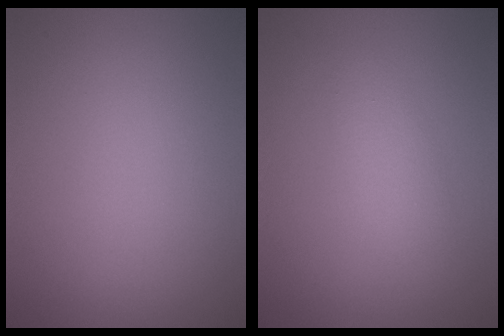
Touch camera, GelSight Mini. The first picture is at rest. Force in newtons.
{"total": 1.9, "press": 1.9, "slide": 0.1}